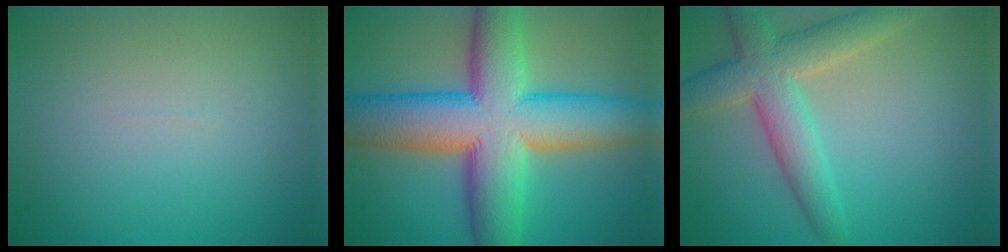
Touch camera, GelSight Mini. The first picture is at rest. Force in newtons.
{"total": 14.1, "press": 14.1, "slide": 0.5}
{"total": 6.0, "press": 6.0, "slide": 0.4}